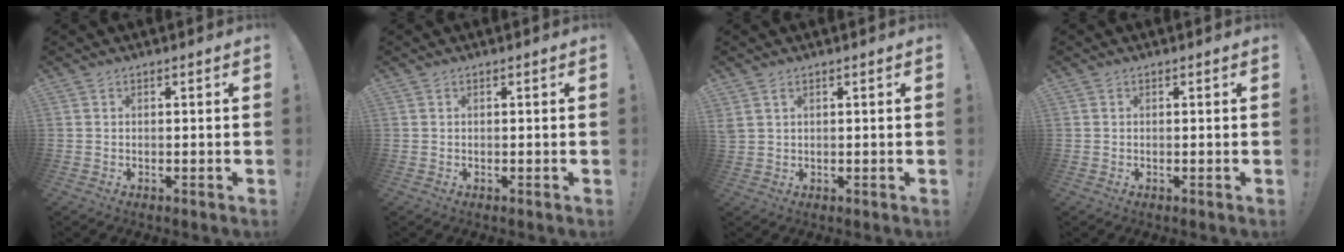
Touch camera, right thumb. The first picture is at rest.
{"total": 0.0}
{"total": 2.0, "force": [1.0, 1.2, 1.3], "torque": [-0.033, 0.005, 0.021]}
{"total": 0.0}